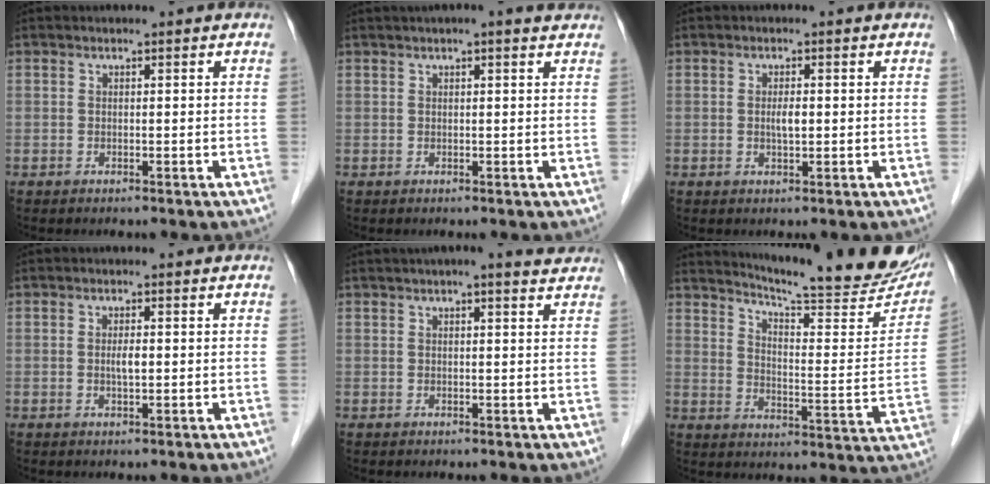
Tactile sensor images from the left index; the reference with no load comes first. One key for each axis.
{"total": 4.2, "fx": 3.2, "fy": 0.4, "fz": 2.7, "tx": -0.037, "ty": 0.022, "tz": 0.038}
{"total": 1.8, "fx": 0.0, "fy": 0.5, "fz": 1.8, "tx": -0.034, "ty": 0.001, "tz": 0.002}
{"total": 1.7, "fx": -0.1, "fy": 0.4, "fz": 1.7, "tx": -0.032, "ty": 0.002, "tz": 0.000}
{"total": 6.6, "fx": 5.5, "fy": 0.9, "fz": 3.6, "tx": -0.047, "ty": 0.018, "tz": 0.058}
{"total": 23.6, "fx": 21.0, "fy": 2.0, "fz": 10.6, "tx": -0.154, "ty": -0.078, "tz": 0.264}